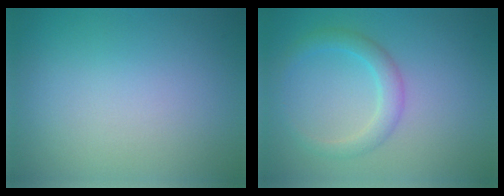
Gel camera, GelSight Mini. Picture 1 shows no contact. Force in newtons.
{"total": 2.4, "press": 2.4, "slide": 0.2}